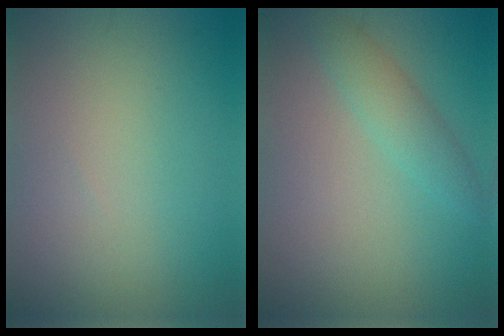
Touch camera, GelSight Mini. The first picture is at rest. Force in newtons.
{"total": 2.5, "press": 2.5, "slide": 0.2}